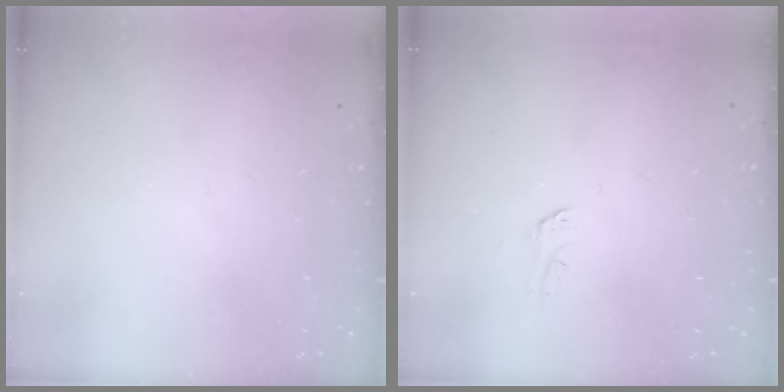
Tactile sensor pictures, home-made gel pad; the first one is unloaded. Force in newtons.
{"total": 2.1, "press": 2.1, "slide": 0.2}